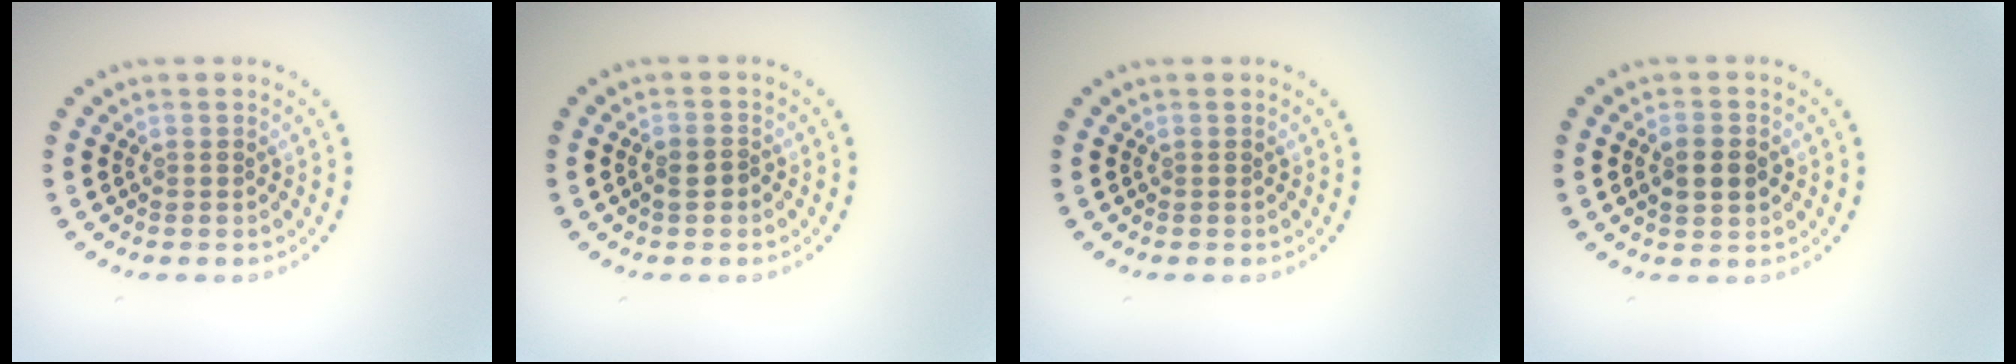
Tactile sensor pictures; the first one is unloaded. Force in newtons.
{"total": 1.5, "press": 1.5, "slide": 0.4}
{"total": 0.0}
{"total": 2.4, "press": 2.4, "slide": 0.1}